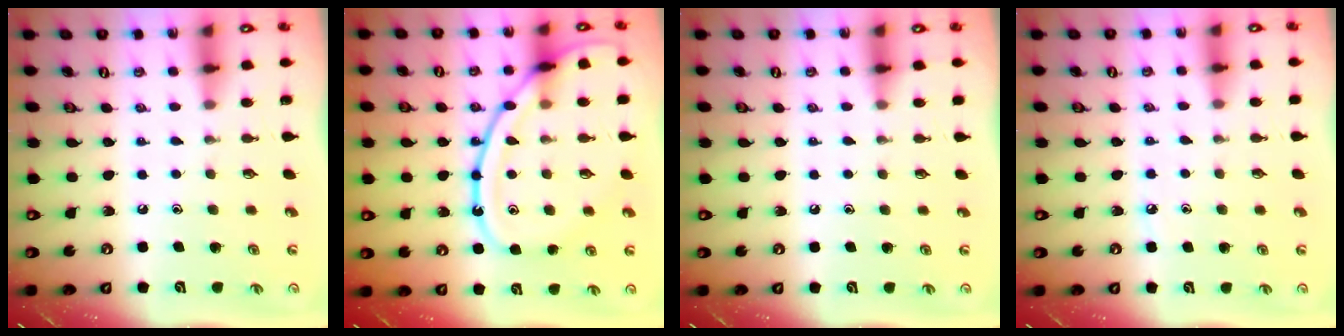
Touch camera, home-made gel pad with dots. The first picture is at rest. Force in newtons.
{"total": 19.3, "press": 19.2, "slide": 1.6}
{"total": 3.6, "press": 3.6, "slide": 0.4}
{"total": 4.3, "press": 4.2, "slide": 0.6}